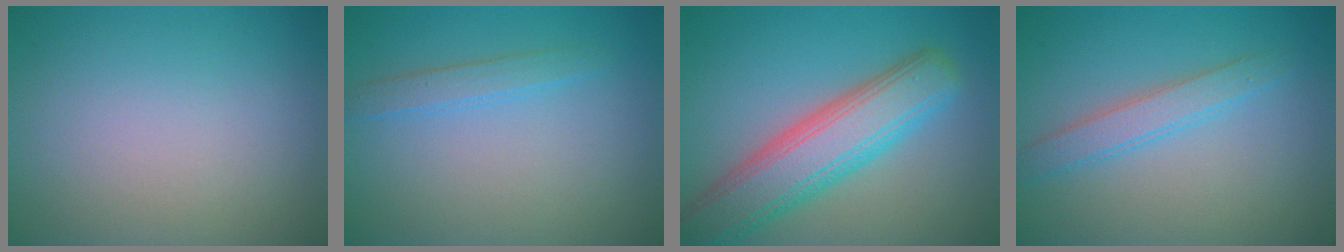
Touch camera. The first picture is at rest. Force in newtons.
{"total": 1.7, "press": 1.7, "slide": 0.1}
{"total": 7.8, "press": 7.8, "slide": 0.4}
{"total": 2.5, "press": 2.5, "slide": 0.2}